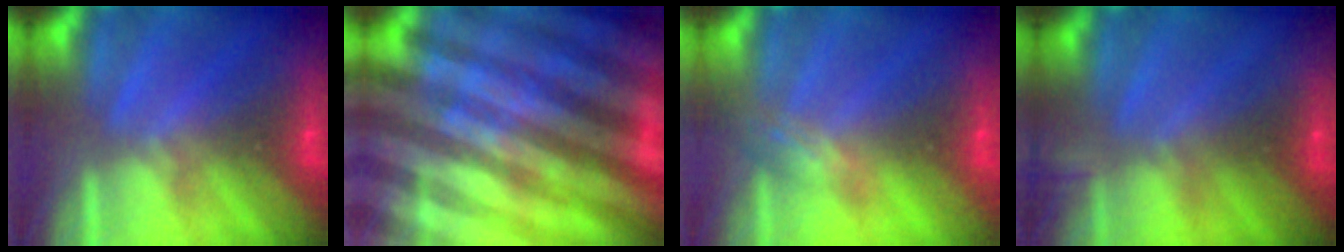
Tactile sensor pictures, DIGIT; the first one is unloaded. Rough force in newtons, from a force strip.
{"total": 9.1}
{"total": 2.4}
{"total": 5.2}